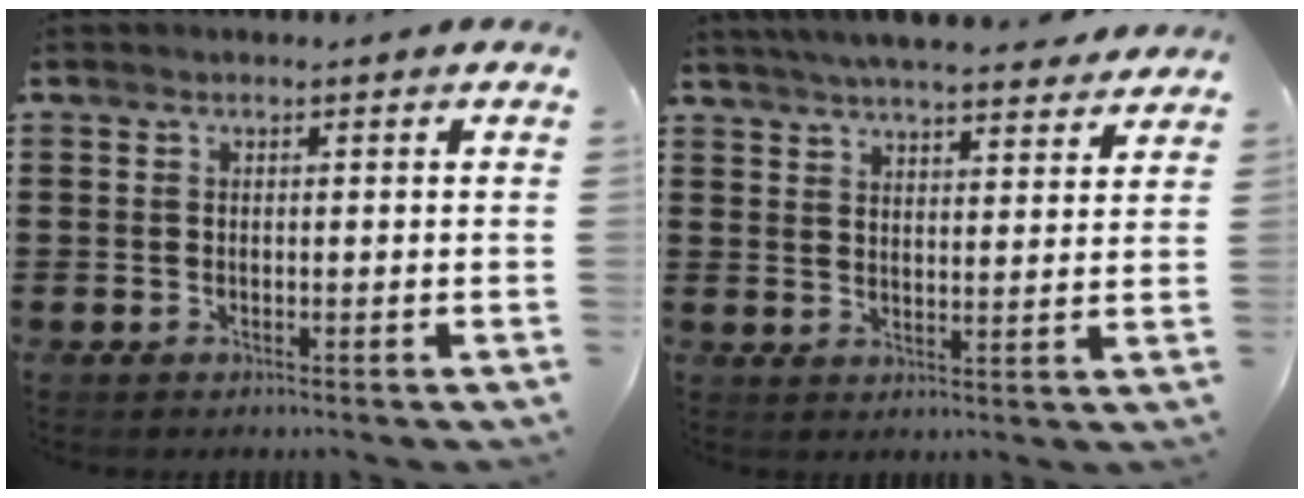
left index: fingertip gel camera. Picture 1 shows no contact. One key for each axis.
{"total": 5.8, "fx": 5.6, "fy": 0.0, "fz": 1.6, "tx": -0.050, "ty": -0.024, "tz": 0.101}